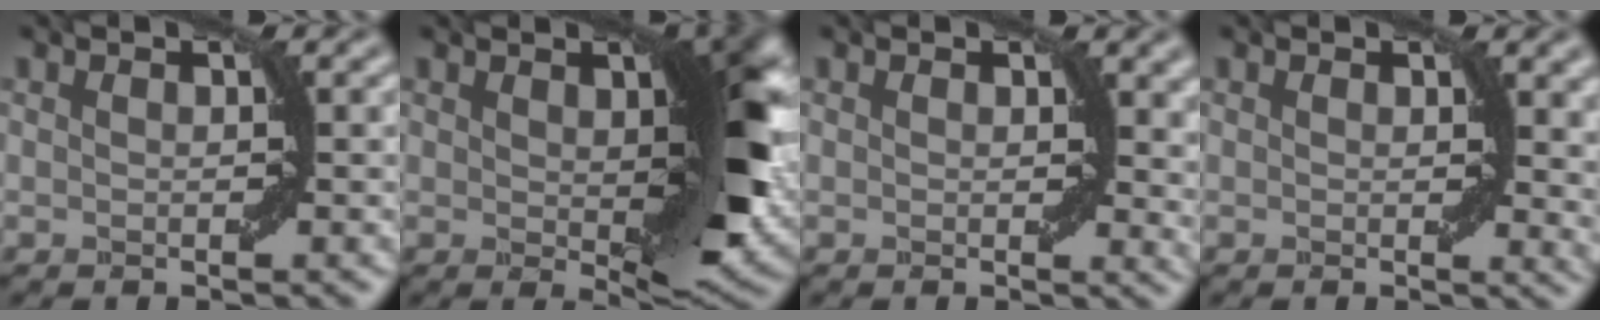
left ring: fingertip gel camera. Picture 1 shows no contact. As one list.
[{"total": 7.9, "force": [1.0, 3.5, 7.1], "torque": [-0.099, -0.005, 0.022]}, {"total": 3.0, "force": [1.0, 1.7, 2.3], "torque": [-0.018, -0.007, 0.014]}, {"total": 3.2, "force": [1.0, 1.3, 2.7], "torque": [-0.021, -0.004, 0.016]}]